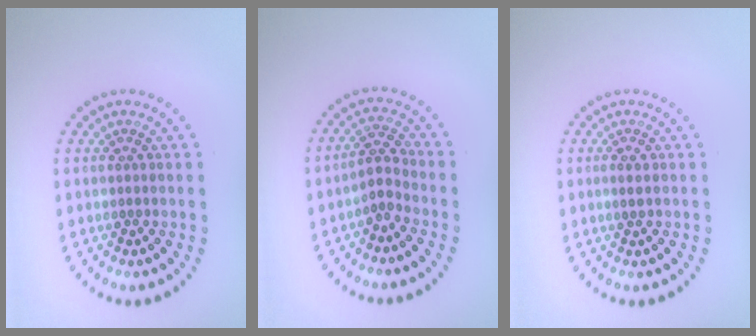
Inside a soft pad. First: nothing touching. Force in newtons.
{"total": 2.0, "press": 1.5, "slide": 1.3}
{"total": 0.8, "press": 0.8, "slide": 0.1}